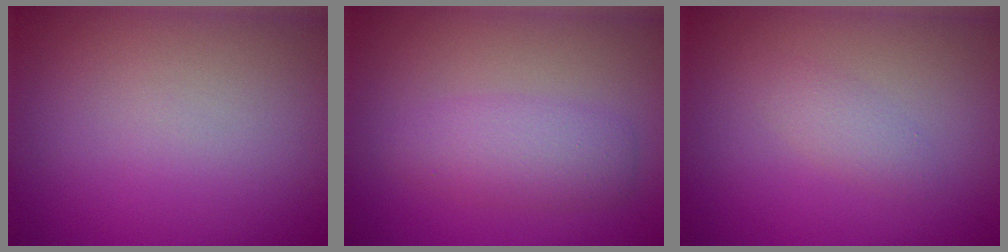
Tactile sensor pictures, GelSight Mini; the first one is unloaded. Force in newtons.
{"total": 2.9, "press": 2.9, "slide": 0.1}
{"total": 1.3, "press": 1.3, "slide": 0.1}